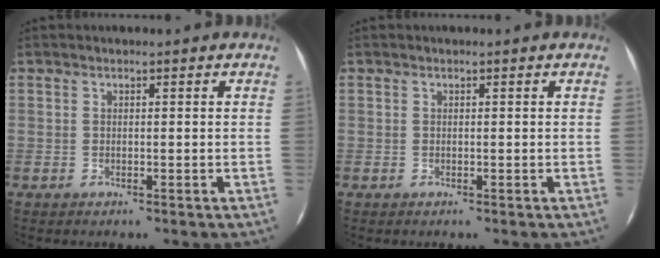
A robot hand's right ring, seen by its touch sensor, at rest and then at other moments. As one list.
[{"total": 0.0}]